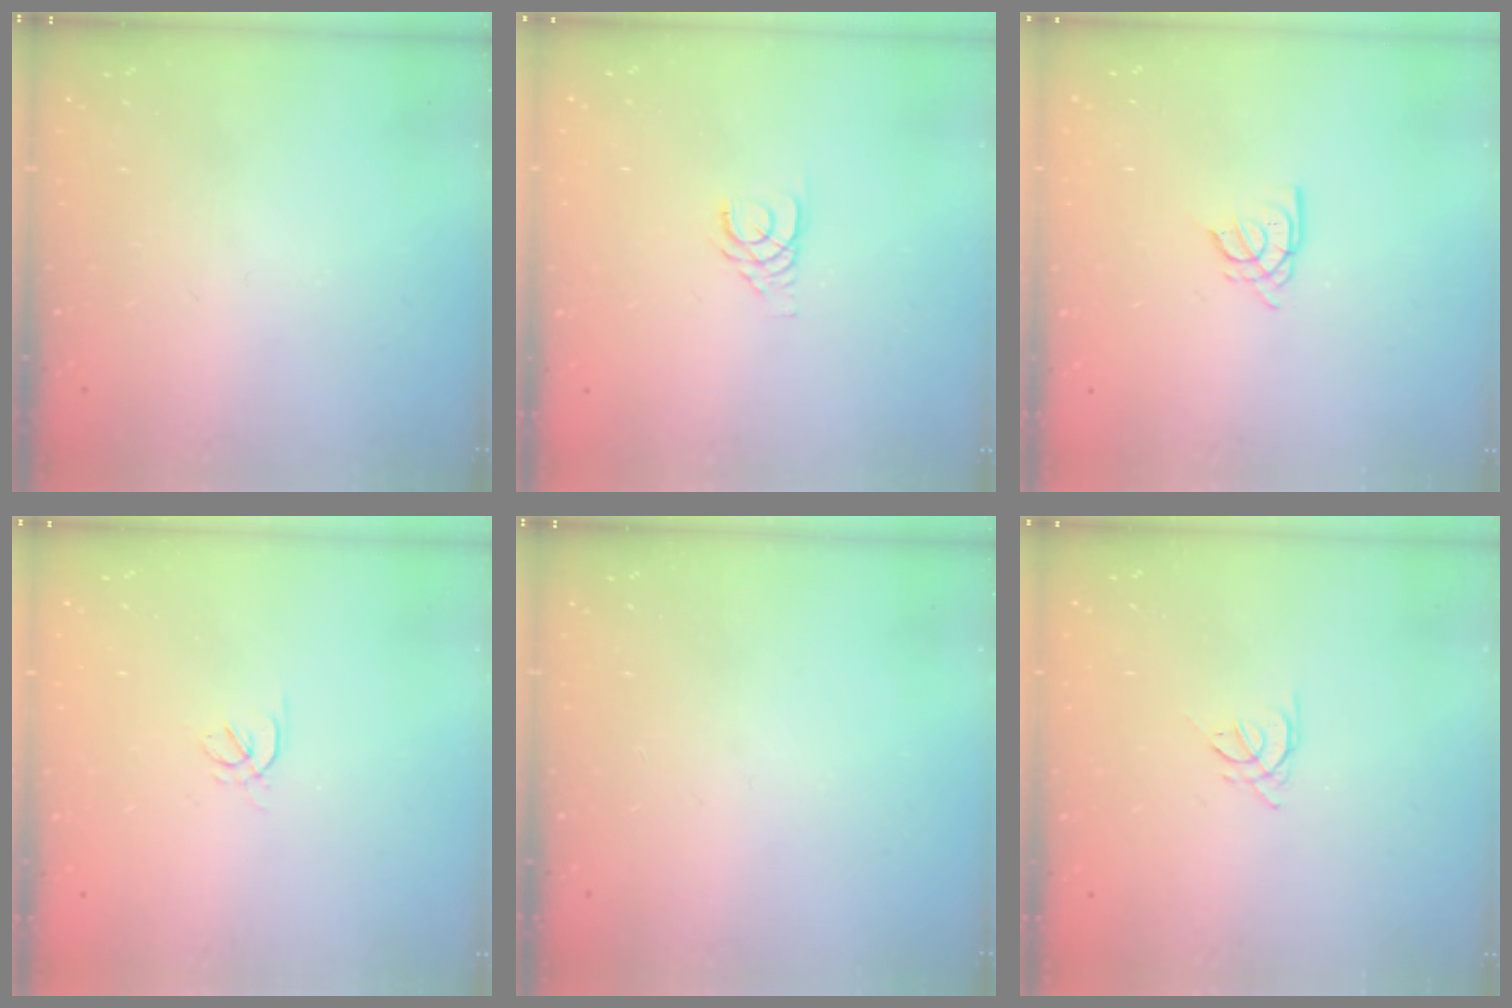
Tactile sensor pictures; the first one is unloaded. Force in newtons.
{"total": 3.4, "press": 3.4, "slide": 0.3}
{"total": 3.3, "press": 3.3, "slide": 0.3}
{"total": 1.7, "press": 1.6, "slide": 0.5}
{"total": 0.0}
{"total": 2.5, "press": 2.4, "slide": 0.5}